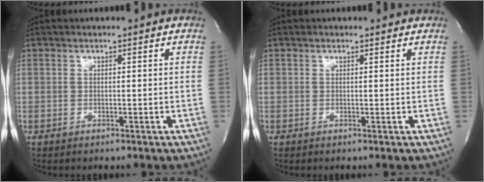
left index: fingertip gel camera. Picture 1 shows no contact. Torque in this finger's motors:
{"motor_torque": [0.19, -0.15, -0.03, -0.01]}